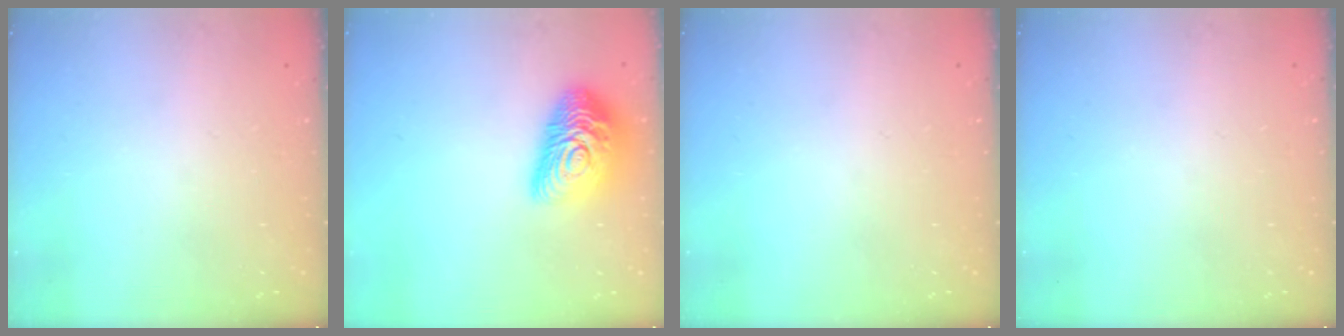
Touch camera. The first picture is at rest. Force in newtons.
{"total": 16.3, "press": 16.2, "slide": 0.8}
{"total": 0.0}
{"total": 0.0}